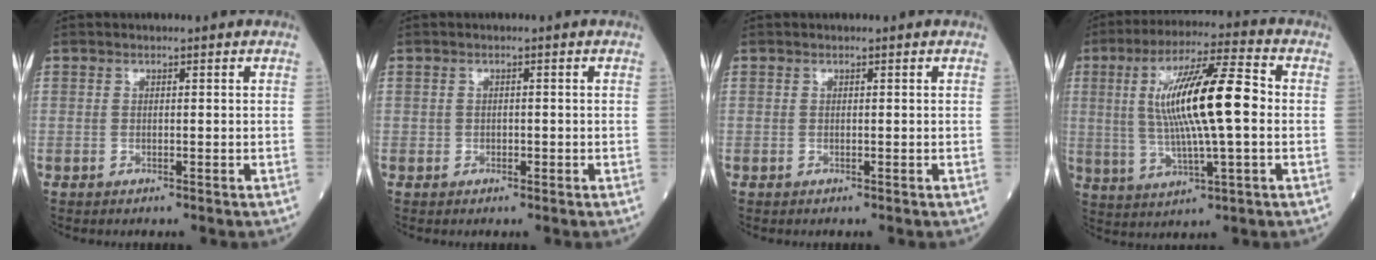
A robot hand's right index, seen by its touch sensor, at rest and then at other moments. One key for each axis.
{"total": 0.9, "fx": -0.3, "fy": 0.7, "fz": 0.5, "tx": -0.011, "ty": 0.002, "tz": -0.004}
{"total": 0.0}
{"total": 14.7, "fx": 1.0, "fy": 1.7, "fz": 14.6, "tx": -0.269, "ty": 0.012, "tz": 0.016}